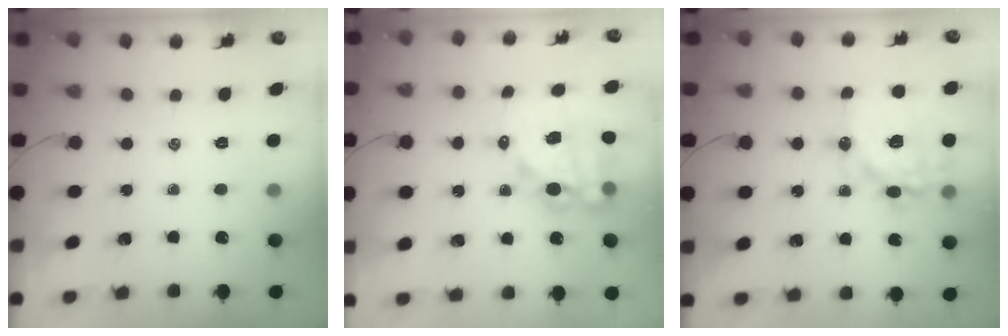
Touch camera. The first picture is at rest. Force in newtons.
{"total": 14.5, "press": 14.1, "slide": 3.4}
{"total": 18.3, "press": 18.0, "slide": 3.5}